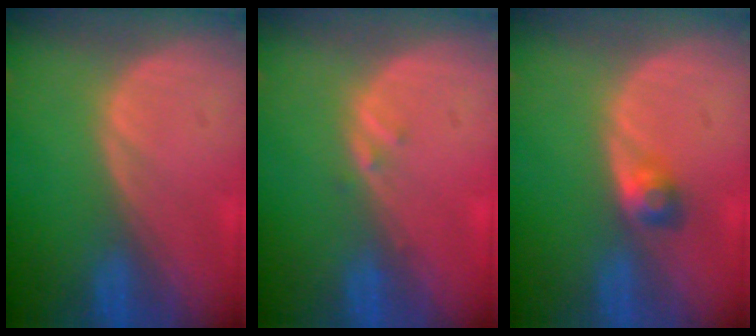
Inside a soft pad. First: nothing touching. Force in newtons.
{"total": 1.0, "press": 0.9, "slide": 0.5}
{"total": 2.4, "press": 2.3, "slide": 0.7}